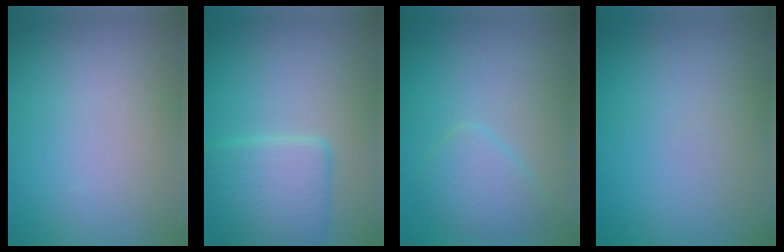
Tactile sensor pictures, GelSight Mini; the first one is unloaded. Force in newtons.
{"total": 4.4, "press": 4.4, "slide": 0.1}
{"total": 2.5, "press": 2.5, "slide": 0.1}
{"total": 0.0}